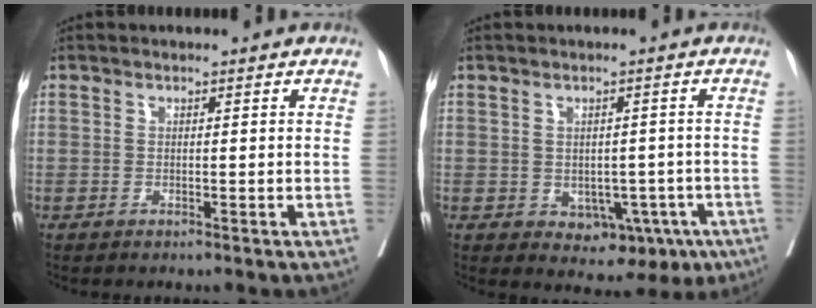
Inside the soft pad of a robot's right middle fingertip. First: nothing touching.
{"total": 7.4, "force": [-2.6, 5.0, 4.7], "torque": [-0.042, 0.010, -0.022]}